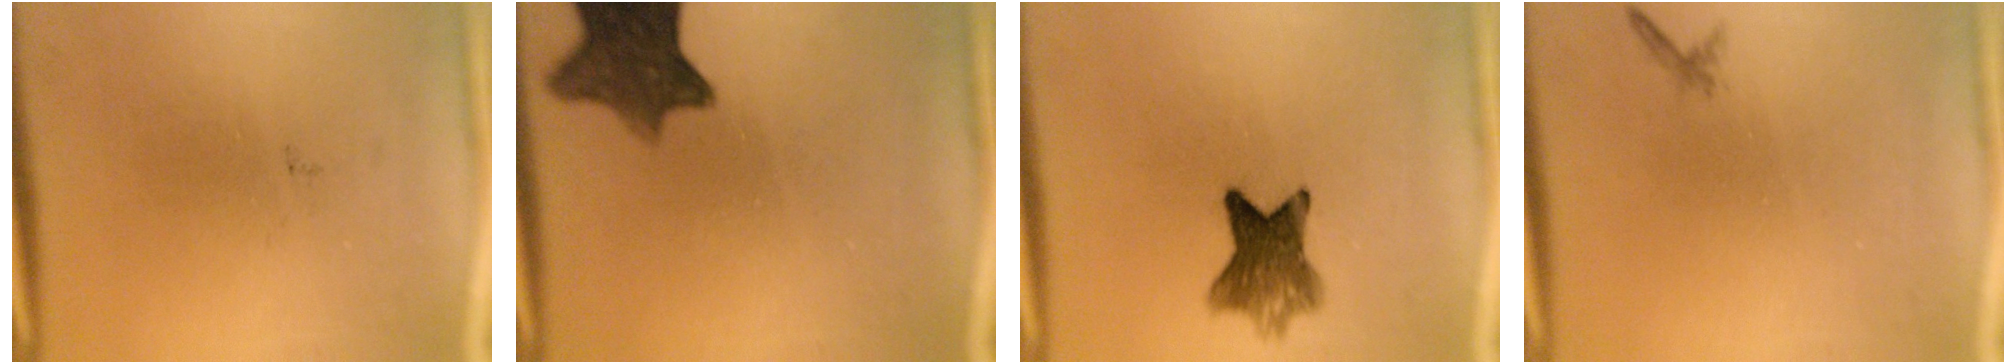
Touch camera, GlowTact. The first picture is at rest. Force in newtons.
{"total": 9.2}
{"total": 7.0}
{"total": 0.6}